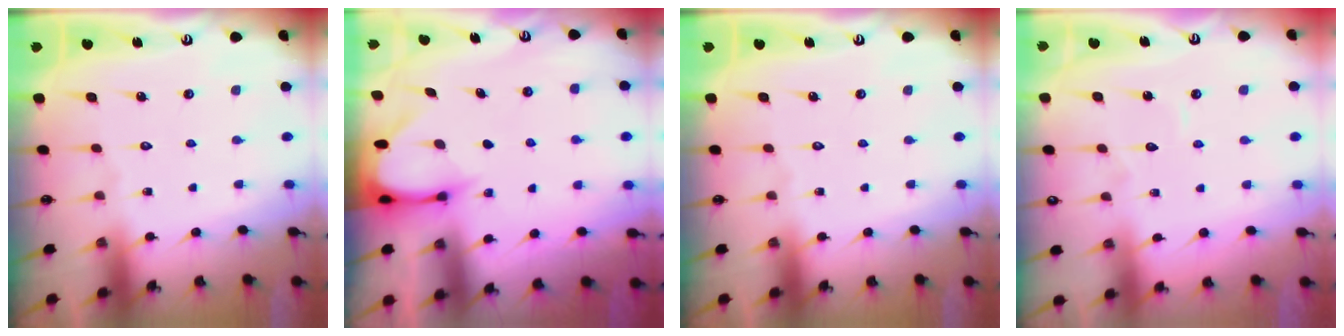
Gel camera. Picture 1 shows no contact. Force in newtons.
{"total": 3.5, "press": 3.5, "slide": 0.3}
{"total": 0.0}
{"total": 4.3, "press": 4.3, "slide": 0.4}